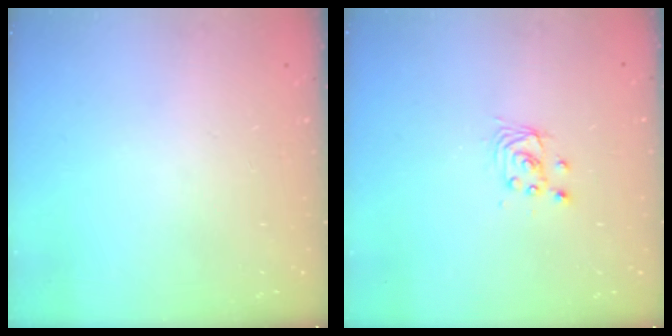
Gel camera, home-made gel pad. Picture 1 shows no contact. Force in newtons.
{"total": 2.9, "press": 2.9, "slide": 0.0}